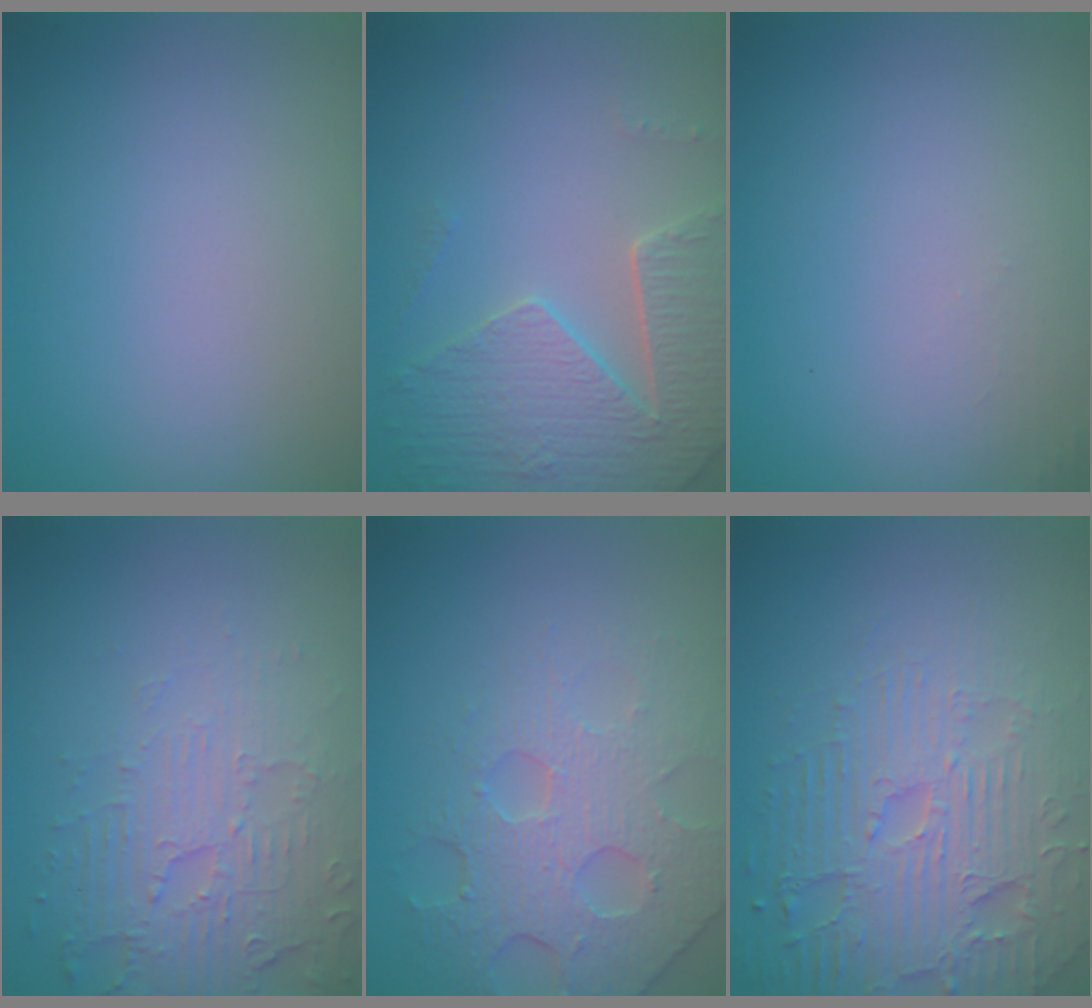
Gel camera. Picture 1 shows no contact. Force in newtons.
{"total": 5.2, "press": 4.7, "slide": 2.3}
{"total": 0.7, "press": 0.6, "slide": 0.1}
{"total": 5.8, "press": 3.7, "slide": 4.4}
{"total": 4.7, "press": 4.4, "slide": 1.6}
{"total": 6.5, "press": 5.1, "slide": 4.0}